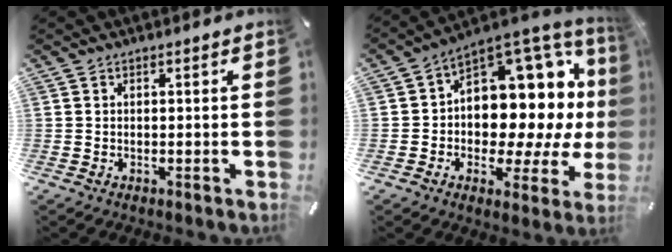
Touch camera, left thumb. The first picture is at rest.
{"total": 13.7, "force": [3.0, 10.1, 8.8], "torque": [-0.096, -0.067, 0.050]}